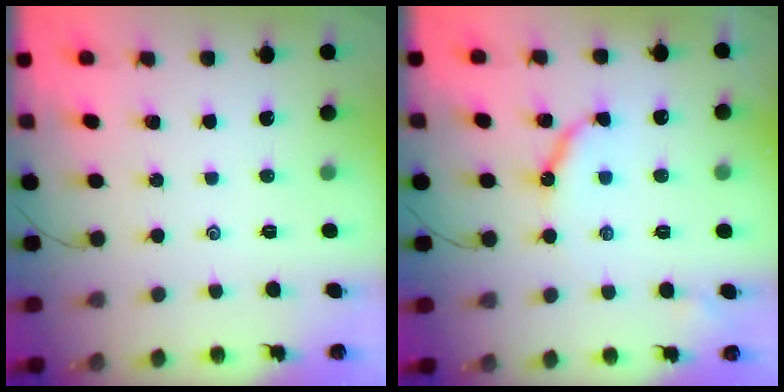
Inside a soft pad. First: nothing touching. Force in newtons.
{"total": 8.6, "press": 8.6, "slide": 0.6}